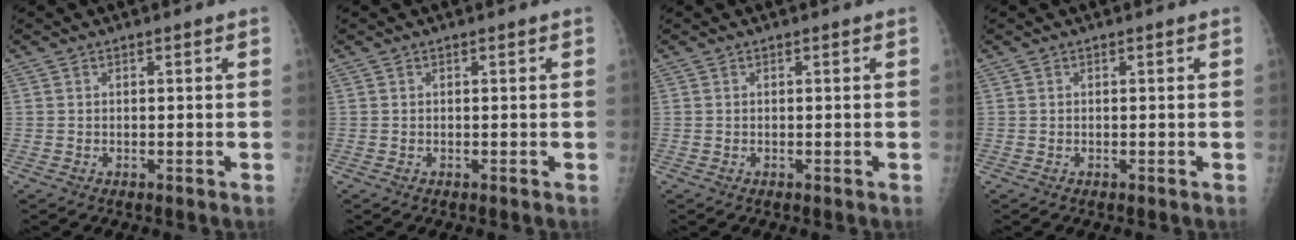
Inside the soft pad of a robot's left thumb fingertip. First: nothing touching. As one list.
[{"total": 0.0}, {"total": 0.0}, {"total": 0.0}]